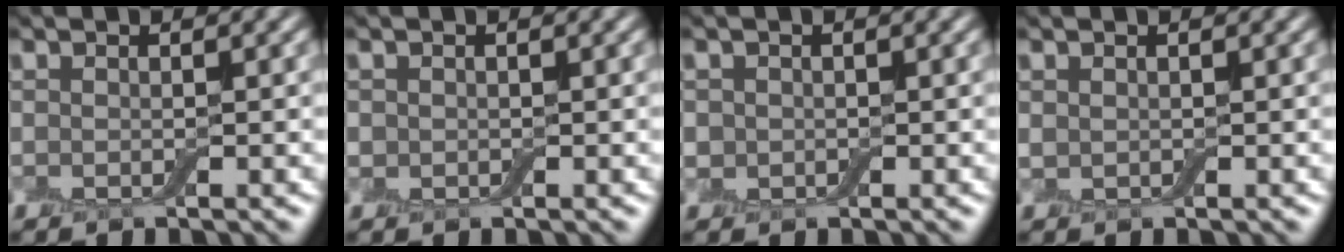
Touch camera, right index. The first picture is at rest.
{"total": 0.7, "force": [0.1, 0.7, 0.1], "torque": [0.001, 0.000, -0.001]}
{"total": 1.2, "force": [0.0, 1.1, 0.3], "torque": [-0.004, -0.002, -0.005]}
{"total": 0.5, "force": [0.4, 0.3, 0.2], "torque": [-0.004, 0.002, 0.009]}